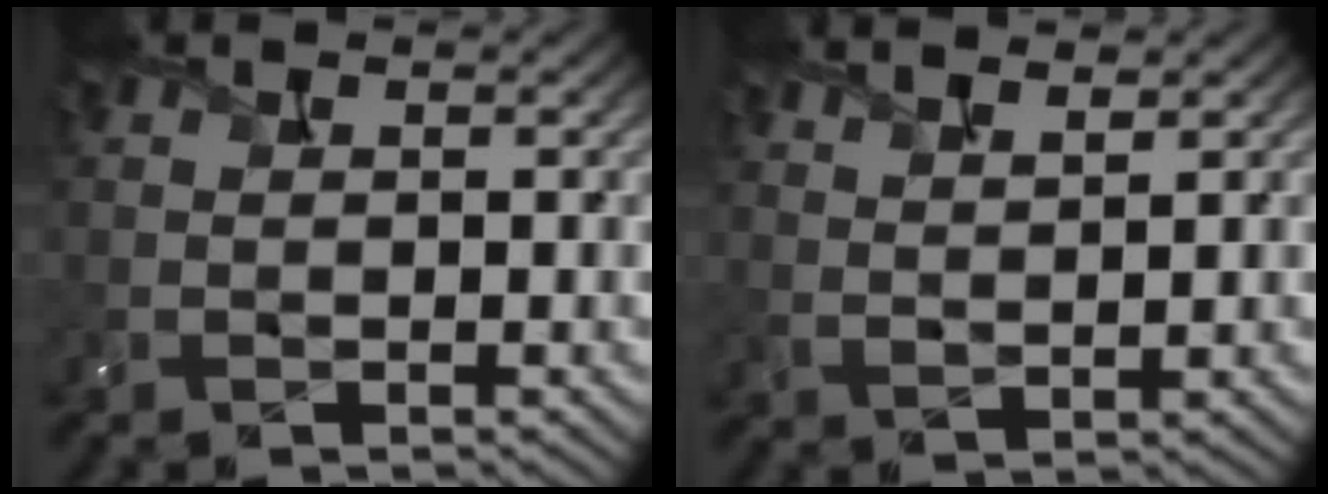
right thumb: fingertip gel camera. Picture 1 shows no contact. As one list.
[{"total": 4.2, "force": [3.3, 0.8, 2.5], "torque": [-0.037, 0.005, 0.051]}]